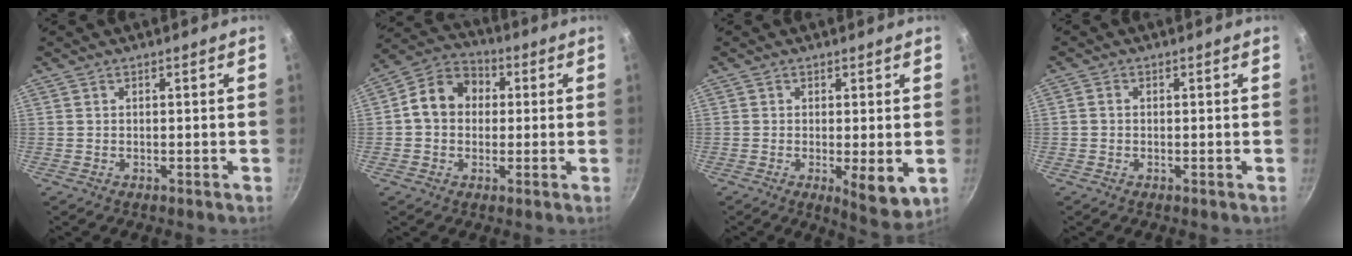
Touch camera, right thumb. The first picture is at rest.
{"total": 10.2, "force": [0.9, 8.4, 5.7], "torque": [-0.062, 0.026, -0.008]}
{"total": 6.8, "force": [-1.0, 2.2, 6.3], "torque": [-0.082, -0.016, -0.009]}
{"total": 1.0, "force": [-0.2, 0.8, 0.4], "torque": [-0.008, 0.004, -0.005]}